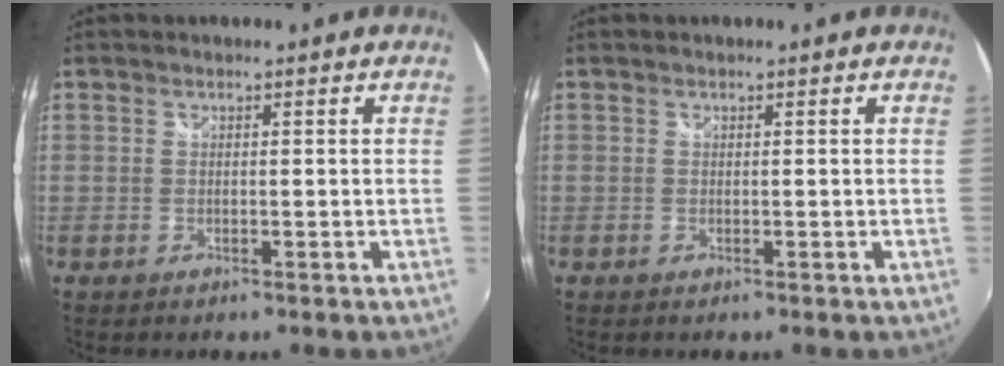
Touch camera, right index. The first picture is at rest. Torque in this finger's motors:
{"motor_torque": [0.01, 0.00, 0.00, 0.01]}